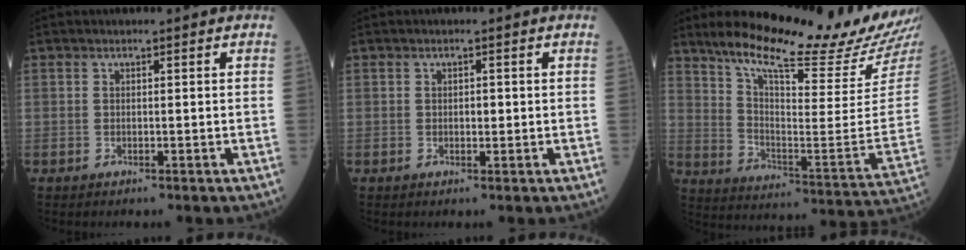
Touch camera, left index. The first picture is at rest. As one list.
[{"total": 1.1, "force": [0.0, 0.6, 0.9], "torque": [-0.013, 0.002, 0.001]}, {"total": 24.4, "force": [21.7, 1.1, 11.0], "torque": [-0.185, -0.081, 0.306]}]